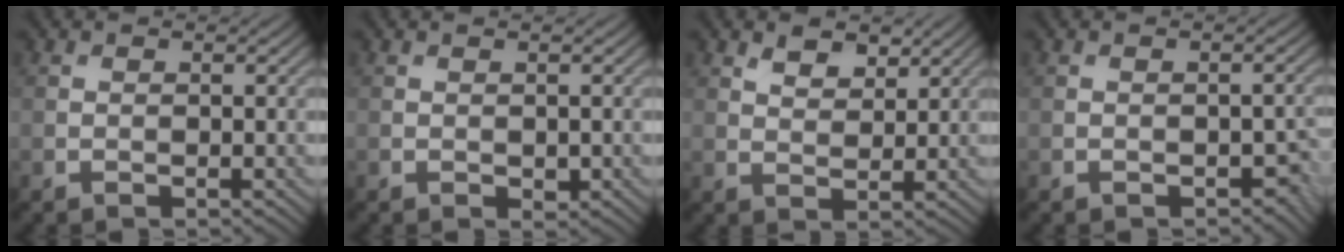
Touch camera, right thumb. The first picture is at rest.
{"total": 0.9, "force": [-0.1, 0.4, 0.8], "torque": [-0.012, -0.003, 0.001]}
{"total": 3.2, "force": [2.2, 1.5, 1.7], "torque": [-0.035, -0.005, 0.045]}
{"total": 2.0, "force": [-1.0, 1.2, 1.3], "torque": [-0.018, -0.008, -0.010]}